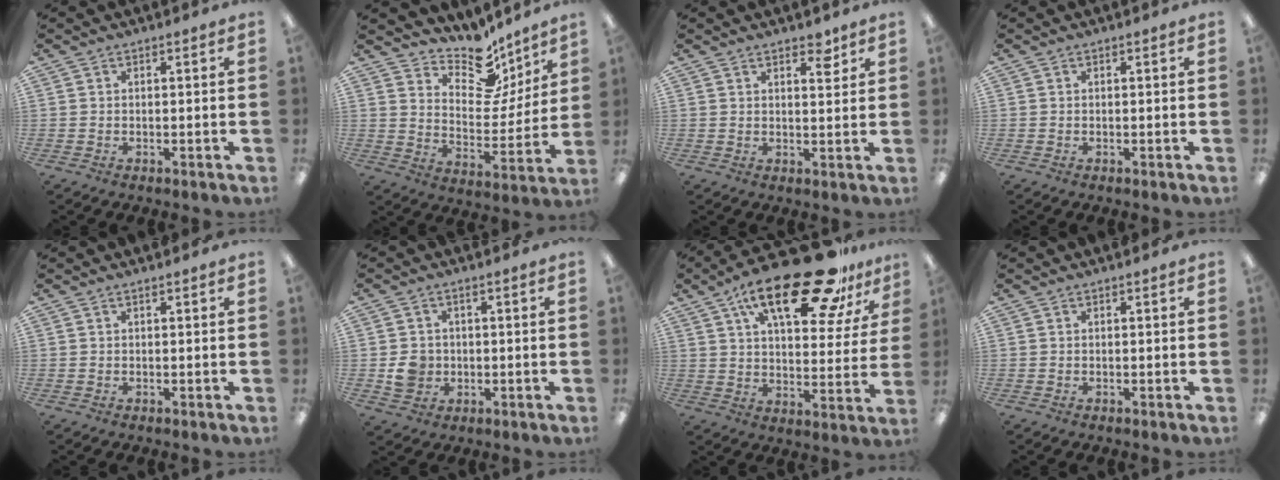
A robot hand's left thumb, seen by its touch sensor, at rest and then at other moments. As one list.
[{"total": 13.4, "force": [10.5, 6.4, 5.2], "torque": [-0.082, -0.085, 0.190]}, {"total": 4.1, "force": [3.2, 1.5, 2.1], "torque": [-0.016, -0.018, 0.050]}, {"total": 0.0}, {"total": 0.0}, {"total": 5.0, "force": [-0.5, 4.6, 1.8], "torque": [-0.019, 0.004, -0.008]}, {"total": 23.8, "force": [15.2, 8.8, 16.1], "torque": [-0.250, -0.082, 0.250]}, {"total": 0.0}]